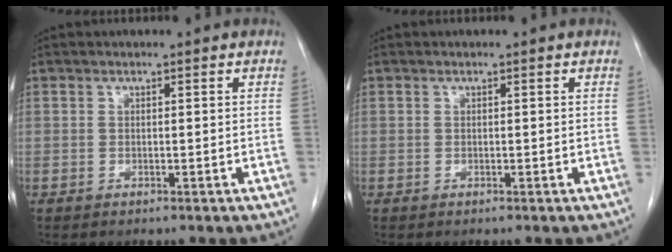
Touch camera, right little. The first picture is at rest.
{"total": 0.0}